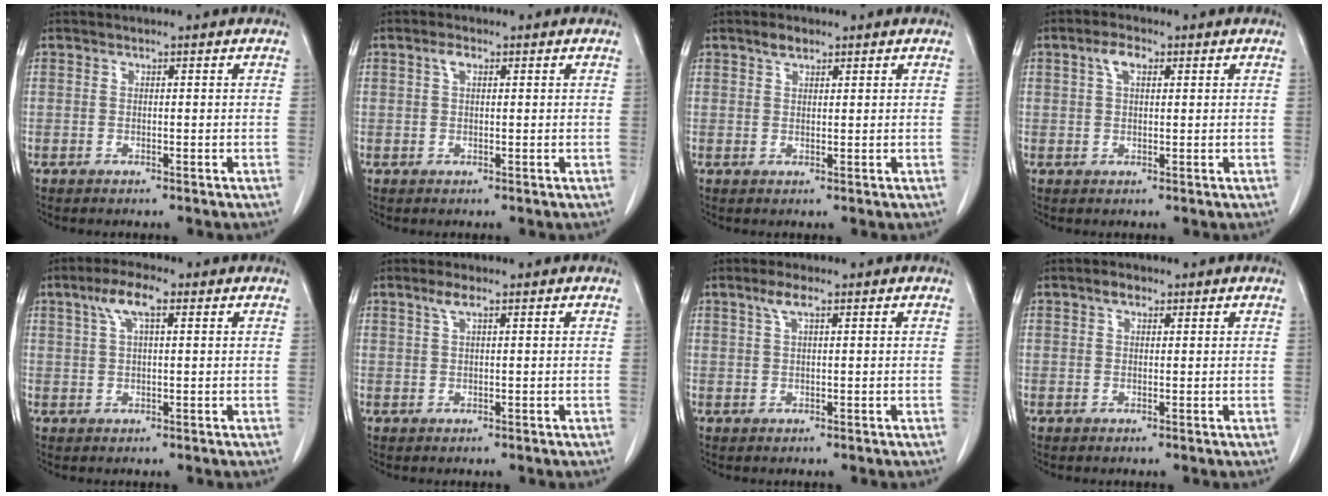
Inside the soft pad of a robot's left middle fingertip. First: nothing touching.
{"total": 1.6, "force": [0.7, 0.7, 1.2], "torque": [-0.026, 0.008, 0.014]}
{"total": 2.0, "force": [1.5, 0.8, 1.1], "torque": [-0.023, 0.004, 0.027]}
{"total": 3.1, "force": [1.4, 1.4, 2.4], "torque": [-0.050, 0.010, 0.027]}
{"total": 5.2, "force": [2.5, 1.2, 4.4], "torque": [-0.093, 0.017, 0.047]}
{"total": 2.0, "force": [1.2, 0.2, 1.6], "torque": [-0.040, 0.006, 0.026]}
{"total": 2.6, "force": [1.5, 0.4, 2.1], "torque": [-0.049, 0.008, 0.030]}
{"total": 1.8, "force": [1.1, 1.0, 1.1], "torque": [-0.022, 0.007, 0.018]}